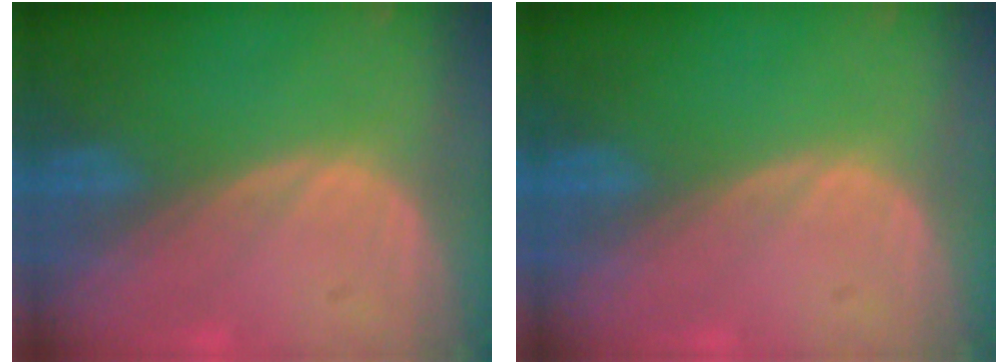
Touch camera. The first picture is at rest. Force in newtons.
{"total": 0.0}